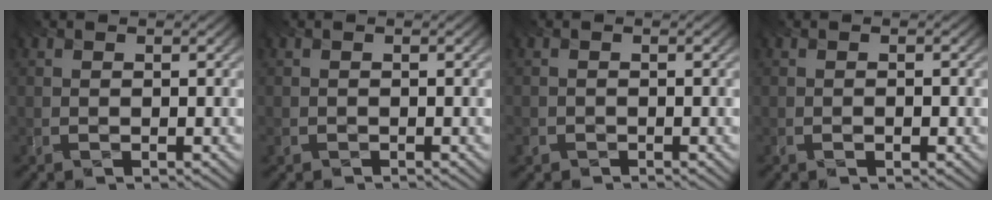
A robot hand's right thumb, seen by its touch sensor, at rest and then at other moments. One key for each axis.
{"total": 0.0}
{"total": 0.6, "fx": -0.4, "fy": 0.4, "fz": -0.3, "tx": 0.000, "ty": 0.005, "tz": 0.001}
{"total": 0.9, "fx": -0.3, "fy": 0.3, "fz": 0.8, "tx": -0.009, "ty": -0.005, "tz": -0.005}